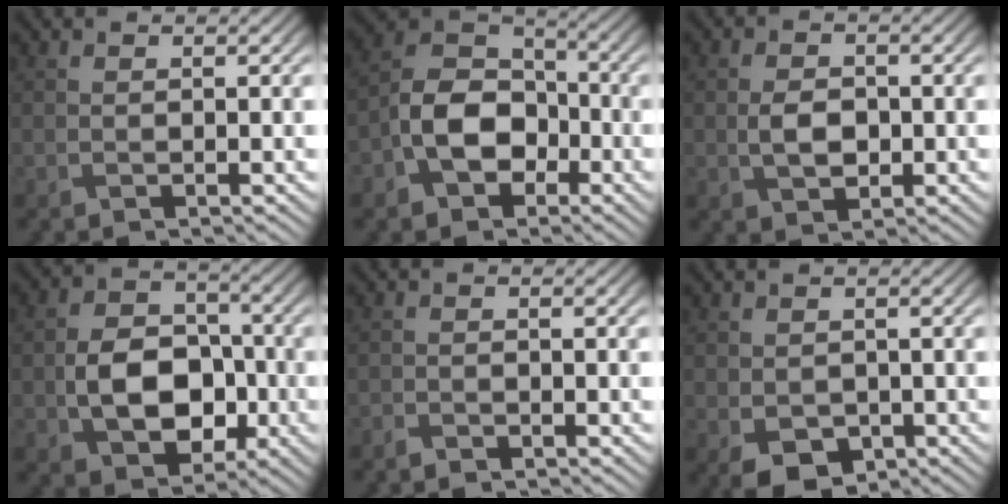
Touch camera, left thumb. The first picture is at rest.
{"total": 9.1, "force": [-3.4, 6.4, 5.5], "torque": [-0.112, 0.003, -0.080]}
{"total": 3.5, "force": [-0.5, 2.4, 2.5], "torque": [-0.054, -0.004, -0.008]}
{"total": 8.9, "force": [-2.1, 6.4, 5.9], "torque": [-0.109, -0.007, -0.036]}
{"total": 1.3, "force": [-1.1, 0.5, 0.4], "torque": [-0.009, -0.001, -0.024]}
{"total": 3.6, "force": [-1.4, 2.5, 2.1], "torque": [-0.047, -0.014, -0.022]}